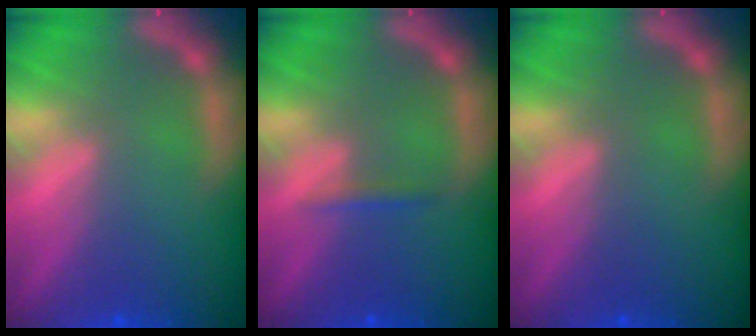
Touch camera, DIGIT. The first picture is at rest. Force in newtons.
{"total": 0.9}
{"total": 0.0}